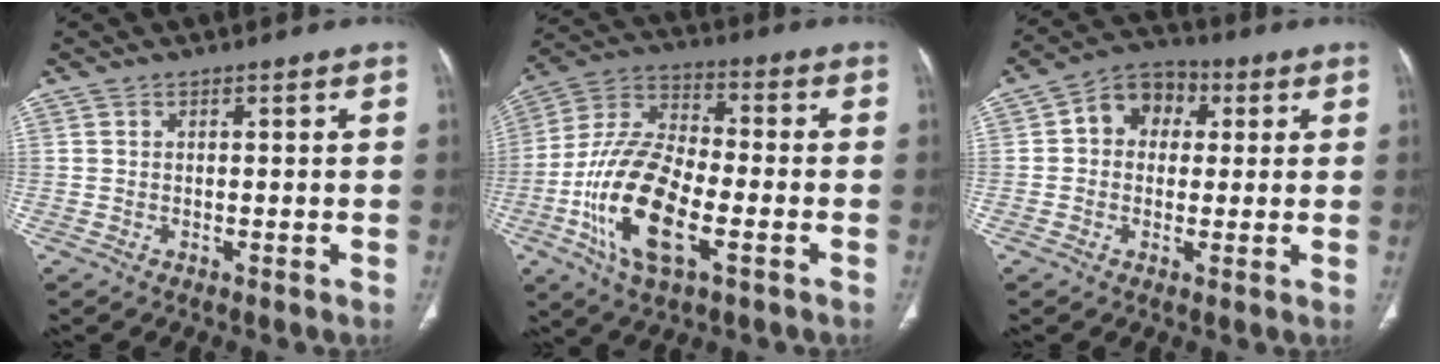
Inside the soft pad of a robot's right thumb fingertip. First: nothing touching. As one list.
[{"total": 18.7, "force": [-5.8, 8.2, 15.7], "torque": [-0.312, 0.020, -0.106]}, {"total": 8.6, "force": [1.8, 6.9, 4.7], "torque": [-0.045, 0.019, 0.017]}]